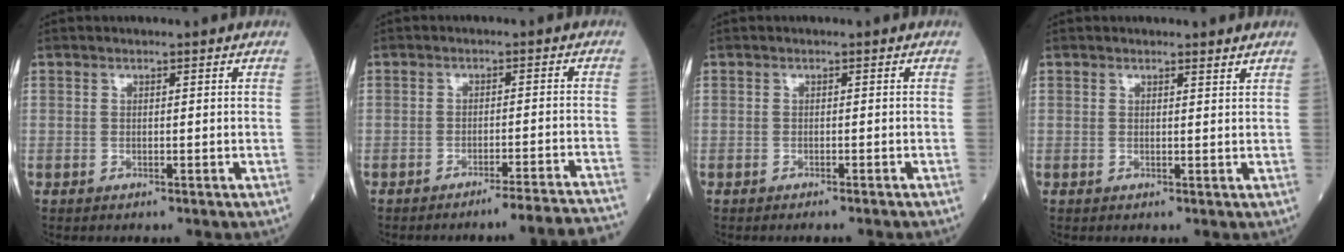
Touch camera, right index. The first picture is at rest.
{"total": 11.7, "force": [-11.0, -2.1, 3.2], "torque": [-0.005, -0.013, -0.136]}
{"total": 2.4, "force": [-2.1, -0.3, 1.1], "torque": [-0.014, 0.000, -0.027]}
{"total": 1.0, "force": [1.0, -0.1, 0.1], "torque": [-0.013, -0.008, 0.009]}